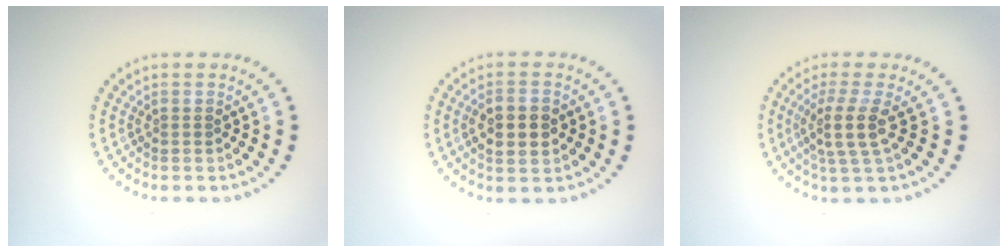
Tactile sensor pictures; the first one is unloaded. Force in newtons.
{"total": 2.9, "press": 2.9, "slide": 0.1}
{"total": 2.9, "press": 2.1, "slide": 2.0}